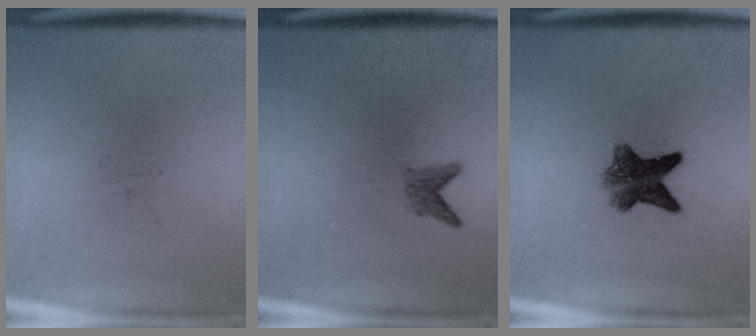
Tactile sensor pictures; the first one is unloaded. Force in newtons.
{"total": 1.7}
{"total": 6.9}